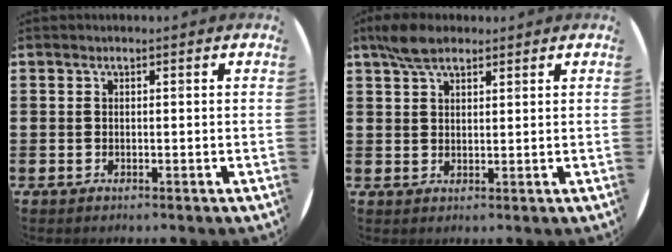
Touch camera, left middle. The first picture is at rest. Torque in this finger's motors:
{"motor_torque": [0.62, -0.51, 0.08, 0.06]}